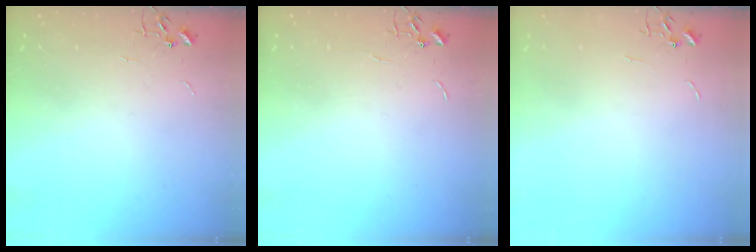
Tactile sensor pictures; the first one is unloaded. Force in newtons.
{"total": 0.0}
{"total": 0.0}